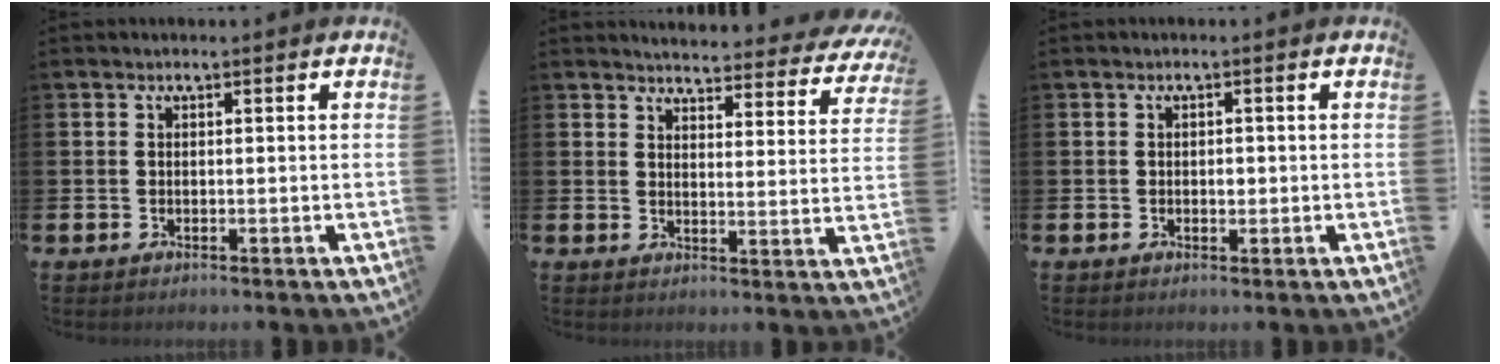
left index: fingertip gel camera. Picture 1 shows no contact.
{"total": 3.6, "force": [3.5, 0.6, 0.2], "torque": [-0.014, -0.037, 0.055]}
{"total": 1.0, "force": [-0.1, 0.7, 0.7], "torque": [-0.007, -0.001, -0.004]}